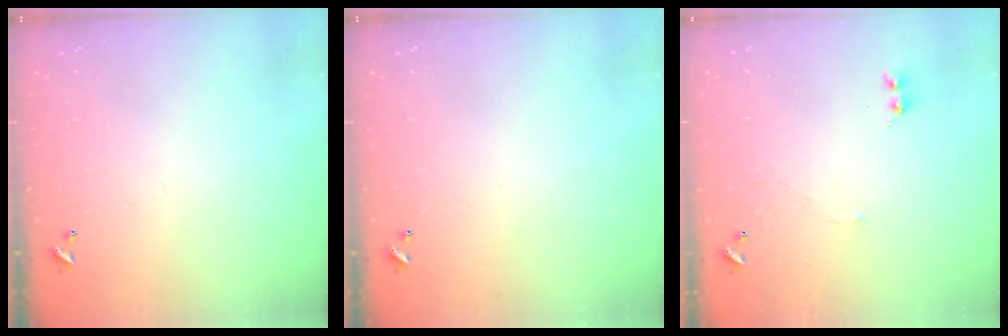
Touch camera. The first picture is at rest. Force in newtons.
{"total": 0.0}
{"total": 2.6, "press": 2.6, "slide": 0.6}